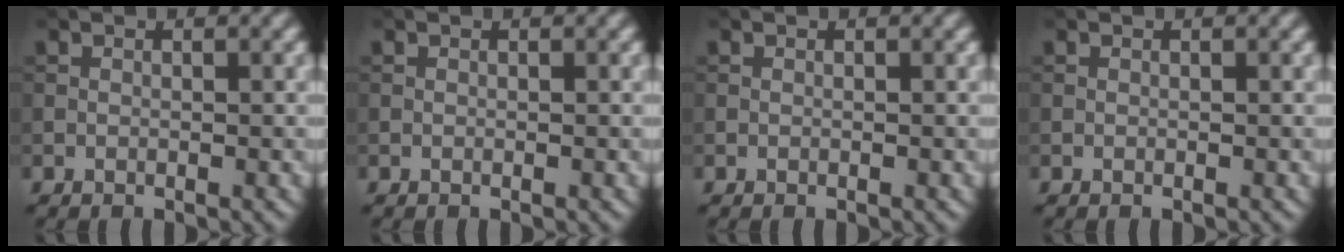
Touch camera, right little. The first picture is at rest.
{"total": 0.0}
{"total": 0.0}
{"total": 0.0}